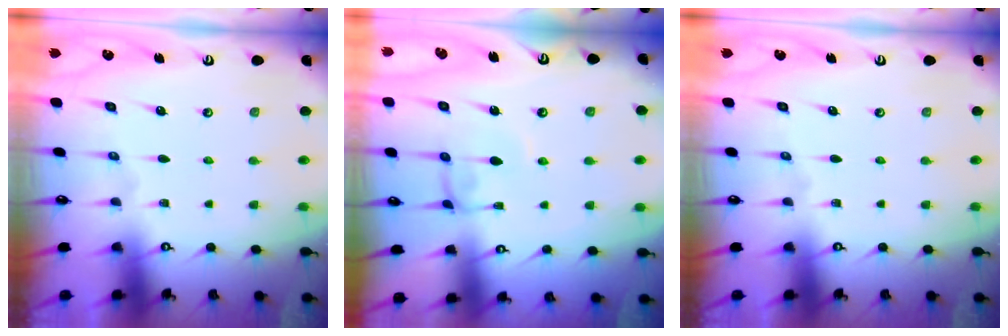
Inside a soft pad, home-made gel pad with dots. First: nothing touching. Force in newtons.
{"total": 0.0}
{"total": 0.0}